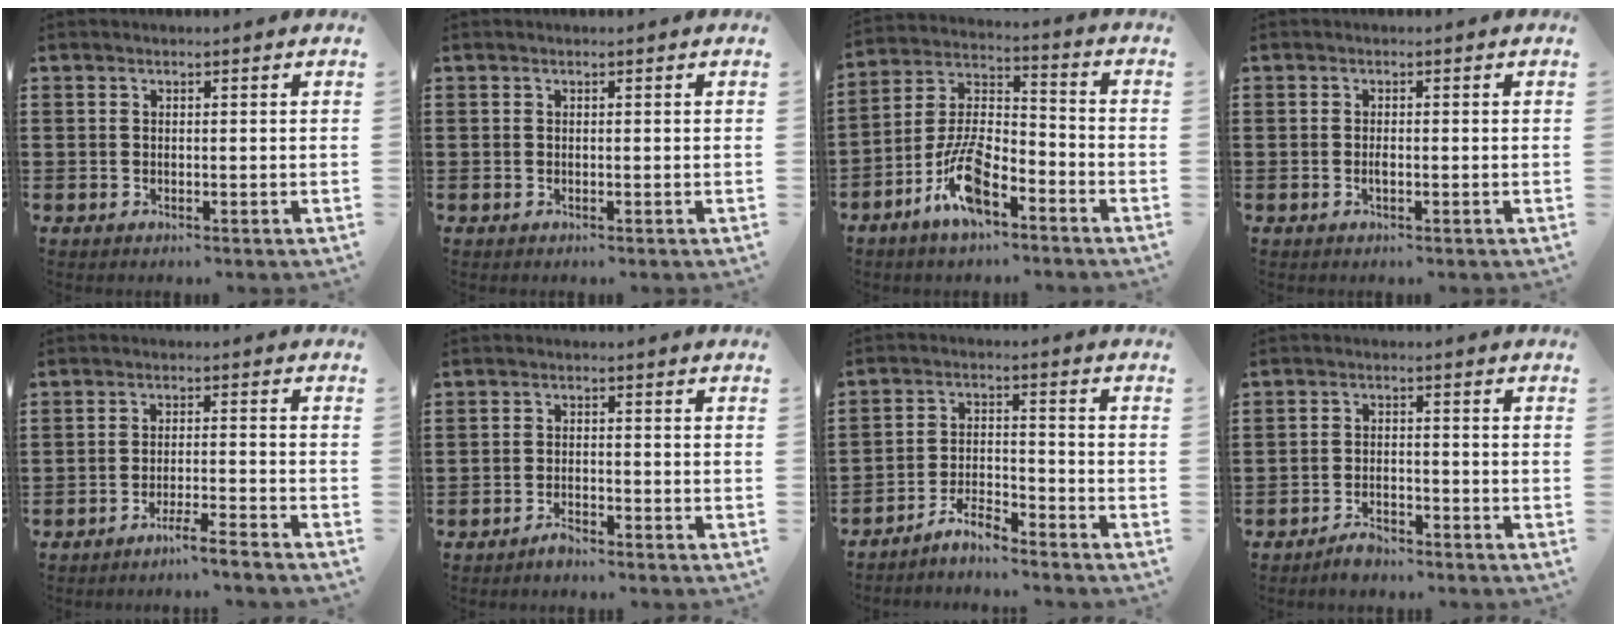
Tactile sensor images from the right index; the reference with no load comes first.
{"total": 0.0}
{"total": 10.4, "force": [-6.3, 3.8, 7.3], "torque": [-0.157, 0.003, -0.118]}
{"total": 0.9, "force": [-0.2, 0.3, 0.9], "torque": [-0.018, -0.003, -0.002]}
{"total": 3.8, "force": [-3.4, -0.8, 1.5], "torque": [-0.024, -0.007, -0.065]}
{"total": 1.9, "force": [-1.7, 0.1, 0.7], "torque": [-0.018, -0.001, -0.032]}
{"total": 4.5, "force": [-4.3, 0.5, 1.3], "torque": [-0.033, 0.007, -0.088]}
{"total": 2.7, "force": [-2.5, 0.5, 0.6], "torque": [-0.016, 0.004, -0.050]}